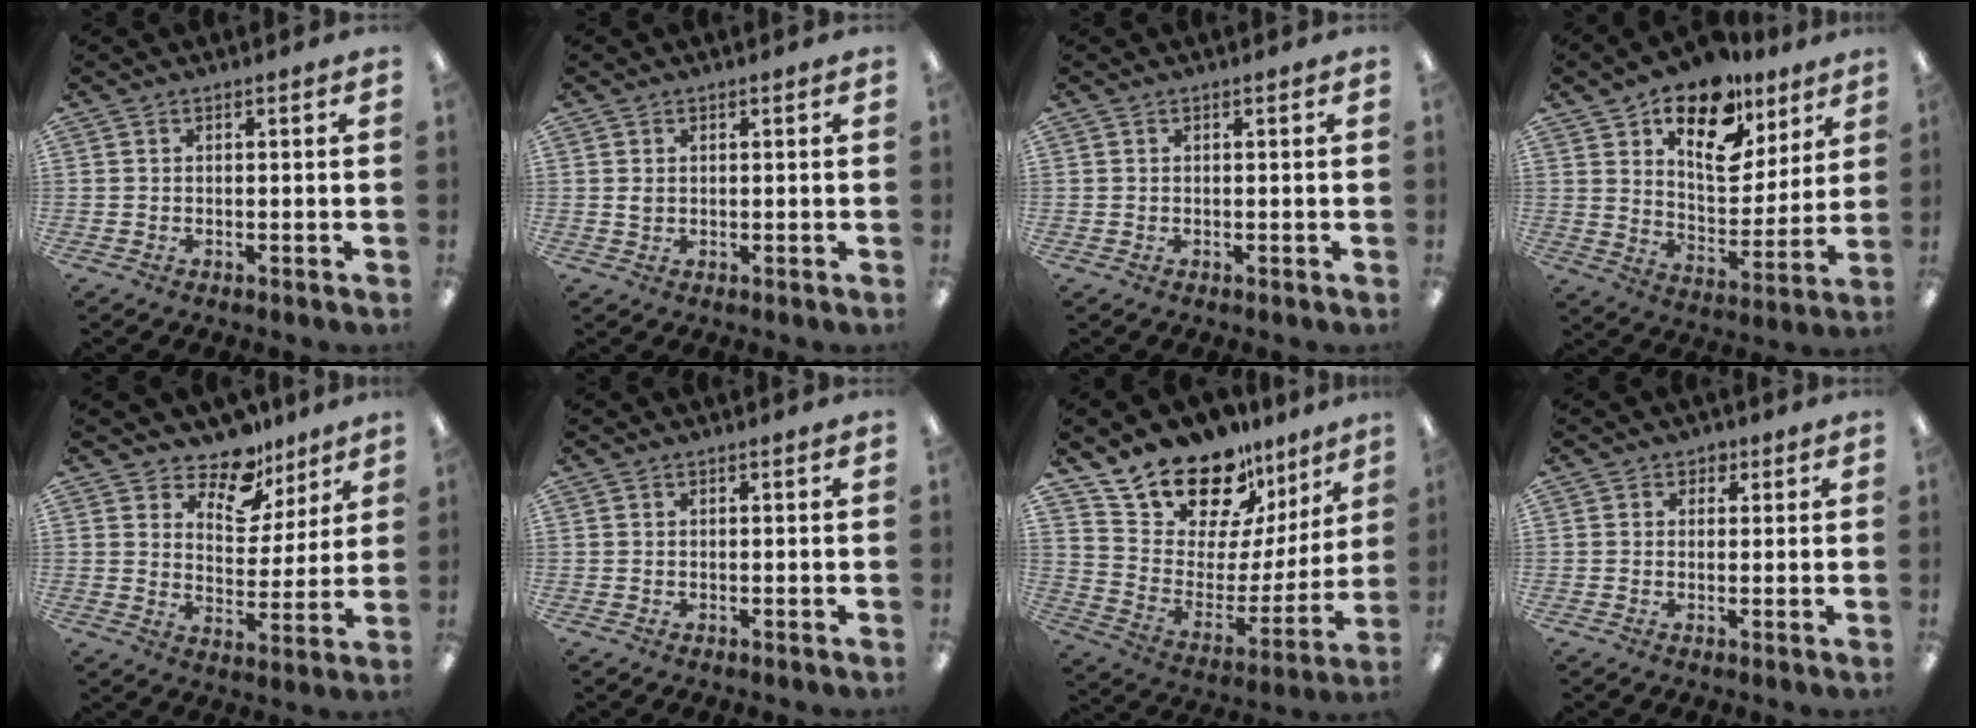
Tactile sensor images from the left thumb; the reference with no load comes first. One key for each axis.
{"total": 1.3, "fx": 0.5, "fy": 1.1, "fz": 0.6, "tx": -0.014, "ty": 0.004, "tz": 0.008}
{"total": 0.0}
{"total": 17.4, "fx": 11.5, "fy": 9.2, "fz": 9.2, "tx": -0.143, "ty": -0.067, "tz": 0.202}
{"total": 11.5, "fx": 9.4, "fy": 5.7, "fz": 3.6, "tx": -0.064, "ty": -0.065, "tz": 0.172}
{"total": 0.0}
{"total": 20.1, "fx": 17.2, "fy": 8.5, "fz": 6.0, "tx": -0.111, "ty": -0.140, "tz": 0.312}
{"total": 2.0, "fx": 0.7, "fy": 1.8, "fz": 0.5, "tx": 0.006, "ty": -0.001, "tz": 0.009}